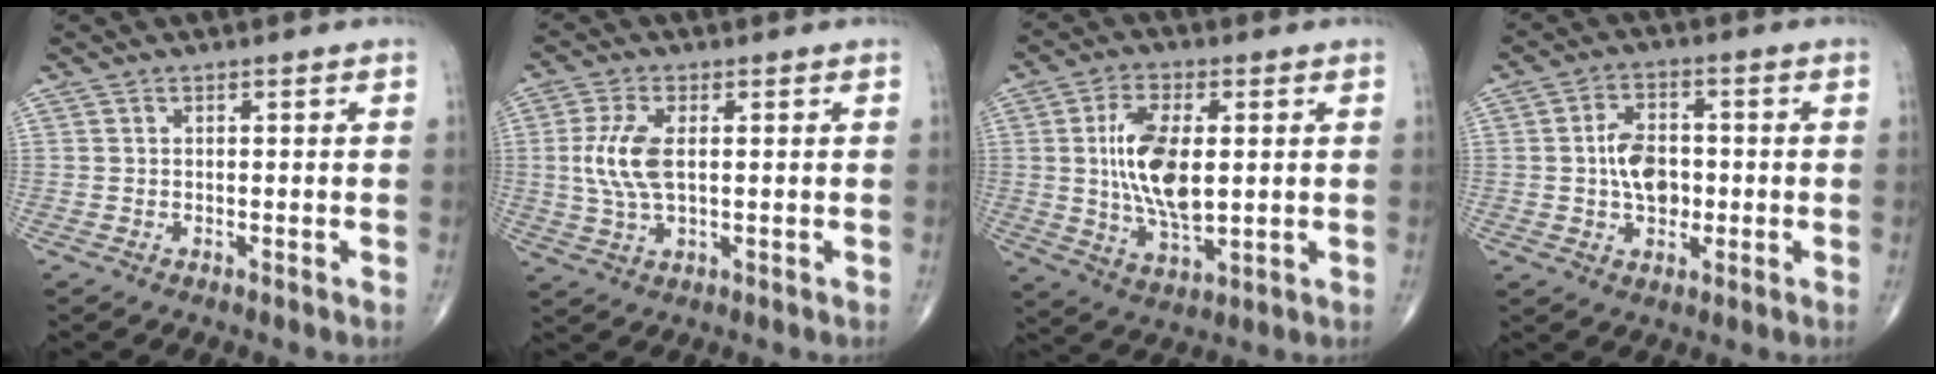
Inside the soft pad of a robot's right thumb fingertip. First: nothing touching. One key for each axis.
{"total": 7.7, "fx": 0.7, "fy": 3.5, "fz": 6.8, "tx": -0.161, "ty": -0.003, "tz": 0.016}
{"total": 13.3, "fx": 1.3, "fy": 6.4, "fz": 11.6, "tx": -0.214, "ty": -0.011, "tz": 0.028}
{"total": 7.7, "fx": -0.4, "fy": 5.1, "fz": 5.8, "tx": -0.082, "ty": 0.011, "tz": -0.011}